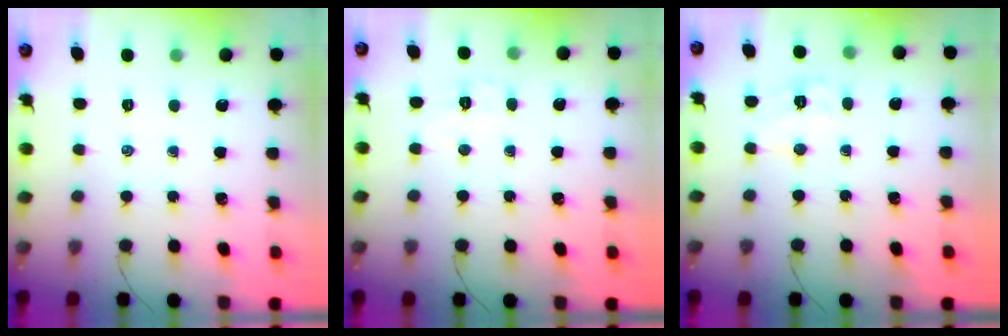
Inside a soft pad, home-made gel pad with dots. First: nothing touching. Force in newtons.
{"total": 4.6, "press": 4.5, "slide": 1.0}
{"total": 7.3, "press": 7.3, "slide": 0.7}